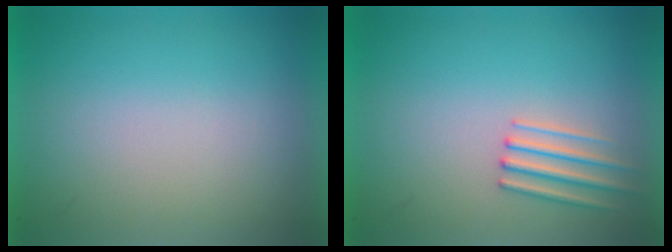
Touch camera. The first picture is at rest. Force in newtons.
{"total": 2.4}